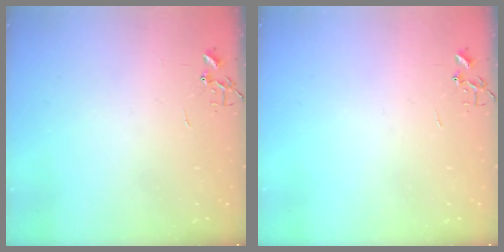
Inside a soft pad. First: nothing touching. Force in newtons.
{"total": 0.0}